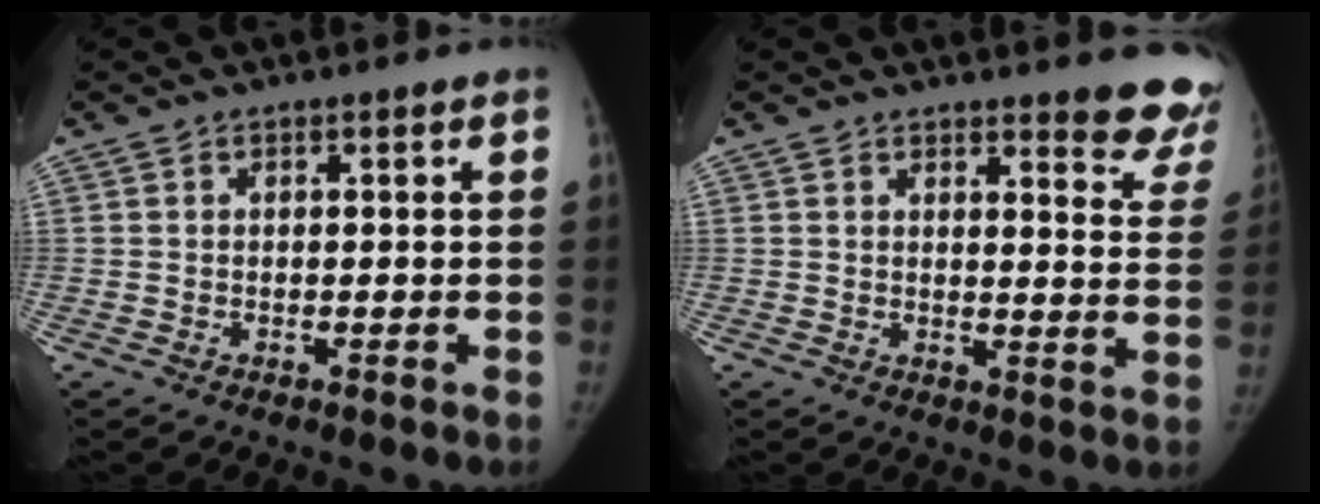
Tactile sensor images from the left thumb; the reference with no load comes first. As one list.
[{"total": 11.6, "force": [10.1, 2.7, 5.0], "torque": [-0.013, -0.073, 0.094]}]